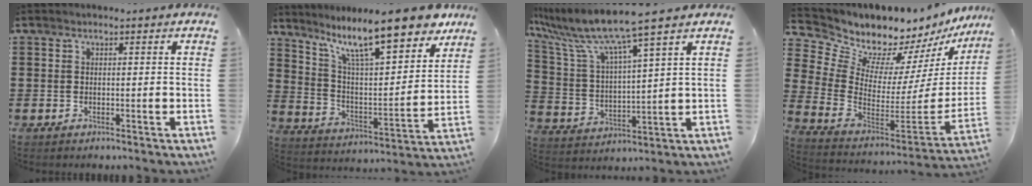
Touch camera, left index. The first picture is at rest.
{"total": 13.7, "force": [10.6, 2.2, 8.3], "torque": [-0.171, -0.058, 0.176]}
{"total": 9.1, "force": [7.3, -0.1, 5.3], "torque": [-0.135, -0.043, 0.118]}
{"total": 9.0, "force": [8.4, 3.2, 0.1], "torque": [-0.064, -0.080, 0.151]}